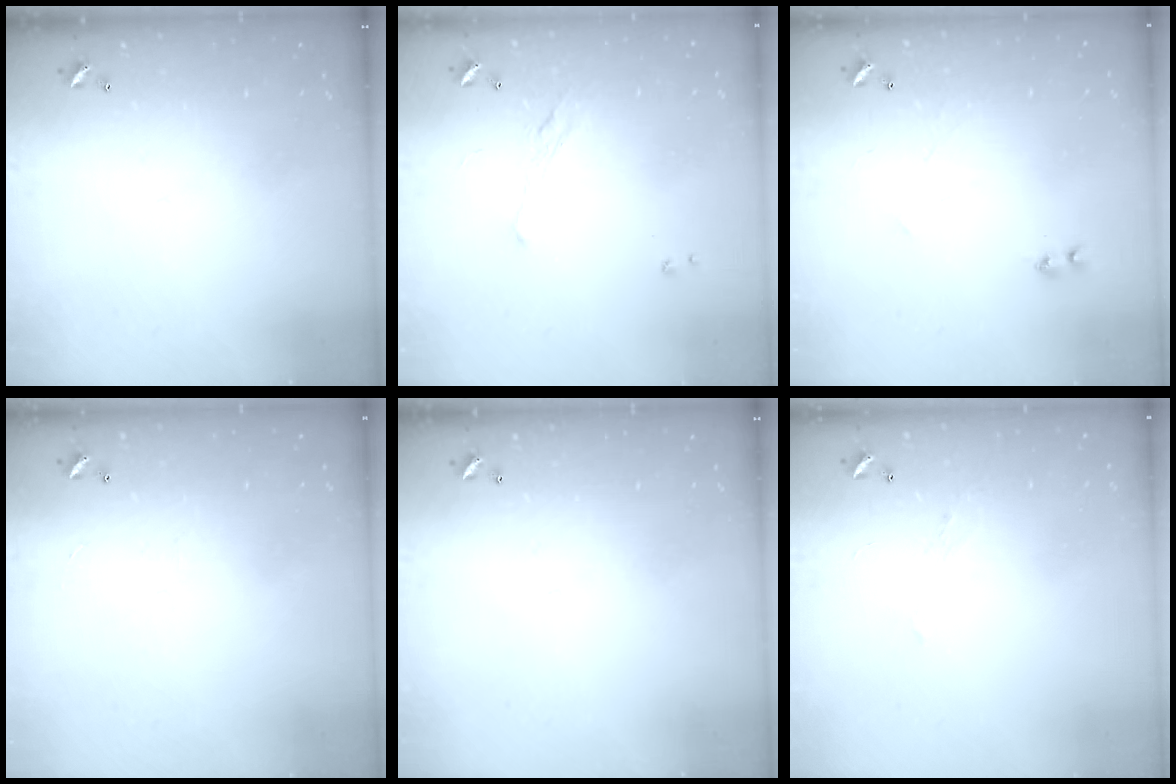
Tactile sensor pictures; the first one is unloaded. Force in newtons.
{"total": 2.3, "press": 2.1, "slide": 0.8}
{"total": 2.3, "press": 2.3, "slide": 0.3}
{"total": 1.3, "press": 1.3, "slide": 0.4}
{"total": 0.0}
{"total": 1.3, "press": 1.1, "slide": 0.7}